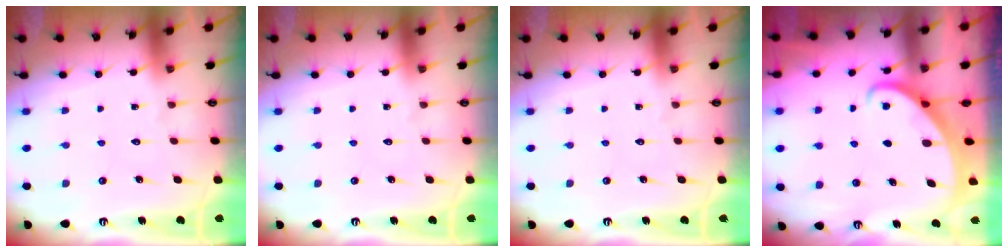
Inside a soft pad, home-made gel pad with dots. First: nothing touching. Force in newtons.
{"total": 0.0}
{"total": 0.0}
{"total": 2.1, "press": 2.1, "slide": 0.2}